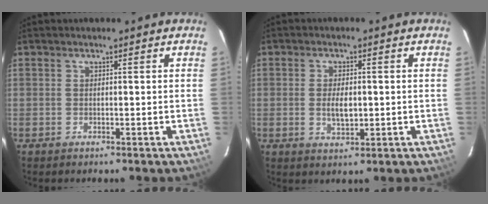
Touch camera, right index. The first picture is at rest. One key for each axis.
{"total": 4.3, "fx": -0.3, "fy": 2.2, "fz": 3.7, "tx": -0.070, "ty": -0.007, "tz": -0.002}